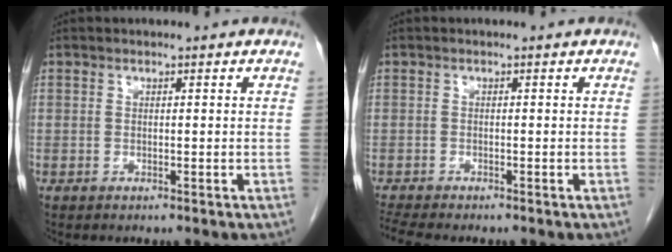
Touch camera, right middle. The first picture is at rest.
{"total": 3.9, "force": [-3.5, 0.1, 1.7], "torque": [-0.031, -0.012, -0.062]}